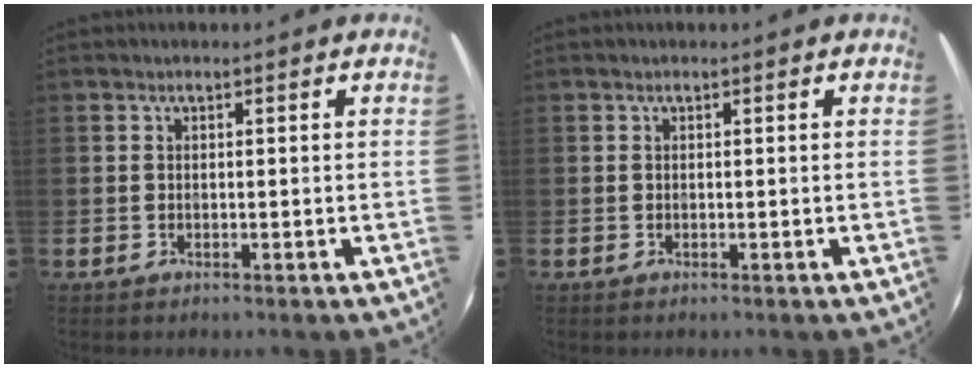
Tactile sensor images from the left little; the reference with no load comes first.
{"total": 0.0}